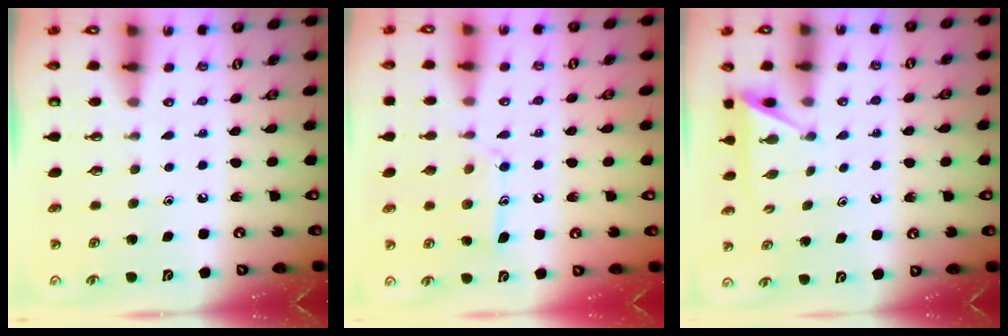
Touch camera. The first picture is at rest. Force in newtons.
{"total": 12.4, "press": 12.4, "slide": 0.8}
{"total": 3.1, "press": 3.1, "slide": 0.5}